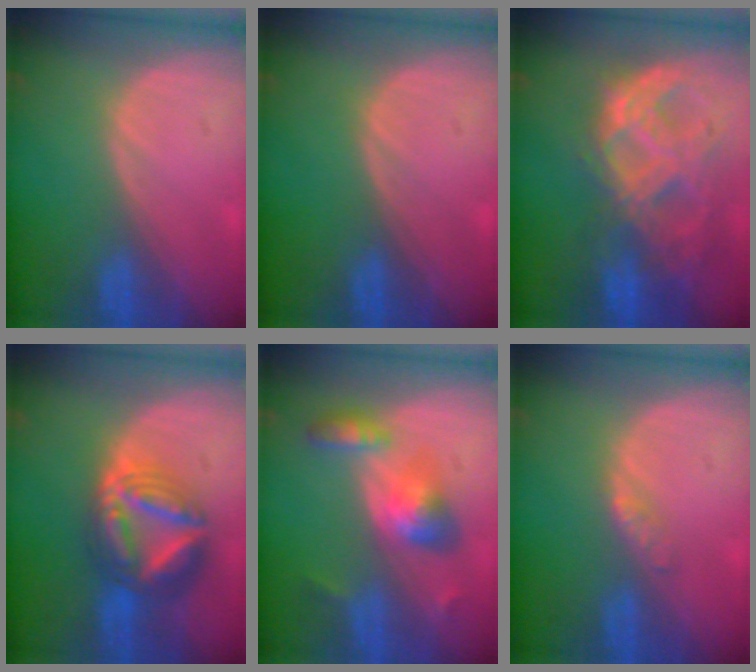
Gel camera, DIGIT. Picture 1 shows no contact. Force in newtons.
{"total": 0.0}
{"total": 11.4, "press": 9.6, "slide": 6.2}
{"total": 9.2, "press": 9.1, "slide": 0.9}
{"total": 6.2, "press": 6.1, "slide": 1.0}
{"total": 1.7, "press": 1.7, "slide": 0.2}